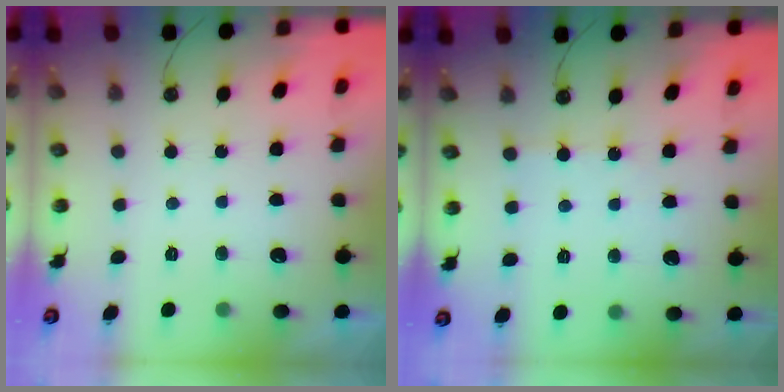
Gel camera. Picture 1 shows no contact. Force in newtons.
{"total": 2.5, "press": 2.4, "slide": 0.5}